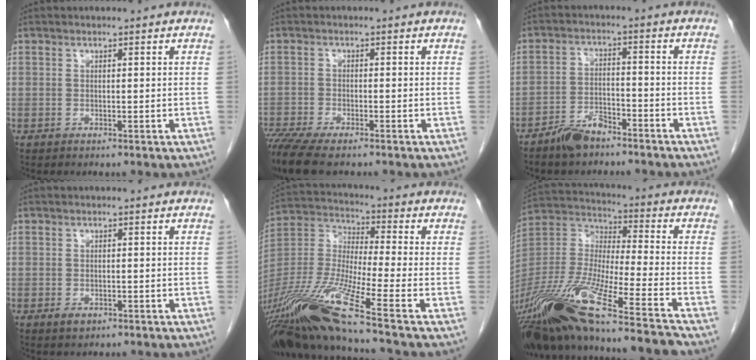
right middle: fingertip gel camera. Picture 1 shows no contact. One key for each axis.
{"total": 8.4, "fx": -6.6, "fy": 1.8, "fz": 4.8, "tx": -0.088, "ty": -0.015, "tz": -0.113}
{"total": 5.4, "fx": -4.6, "fy": 1.9, "fz": 2.2, "tx": -0.047, "ty": -0.002, "tz": -0.082}
{"total": 1.5, "fx": -0.7, "fy": 0.9, "fz": 0.9, "tx": -0.016, "ty": 0.001, "tz": -0.005}
{"total": 18.0, "fx": -12.7, "fy": -1.5, "fz": 12.8, "tx": -0.283, "ty": -0.031, "tz": -0.242}
{"total": 25.3, "fx": -19.7, "fy": -0.4, "fz": 16.0, "tx": -0.334, "ty": -0.047, "tz": -0.360}